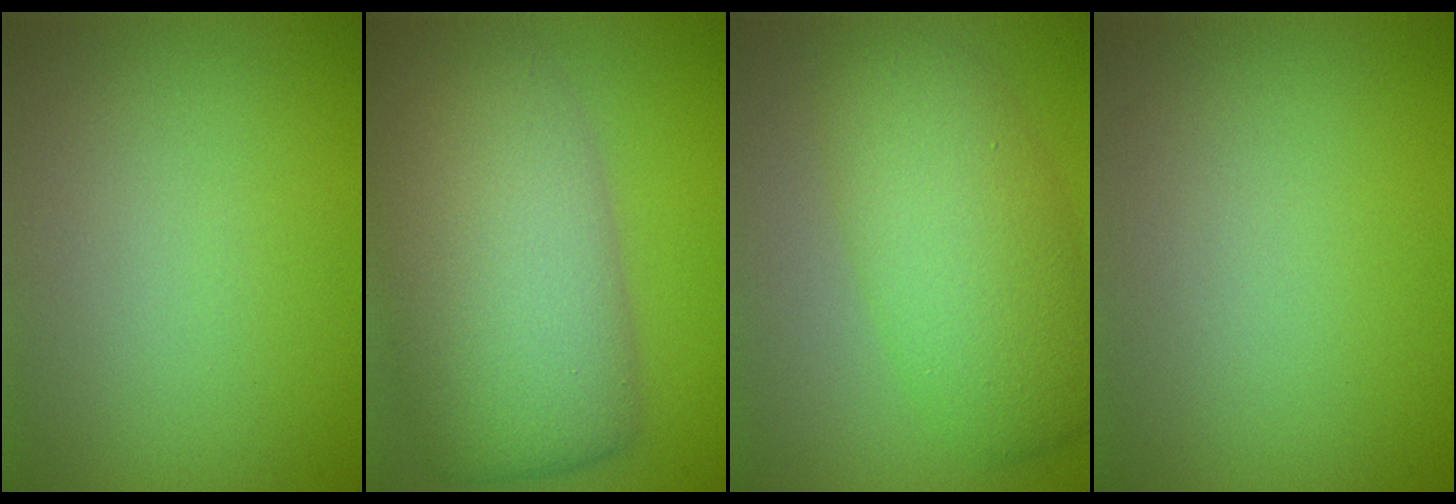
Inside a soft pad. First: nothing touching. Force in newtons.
{"total": 11.0, "press": 11.0, "slide": 0.6}
{"total": 6.6, "press": 6.6, "slide": 0.1}
{"total": 0.0}